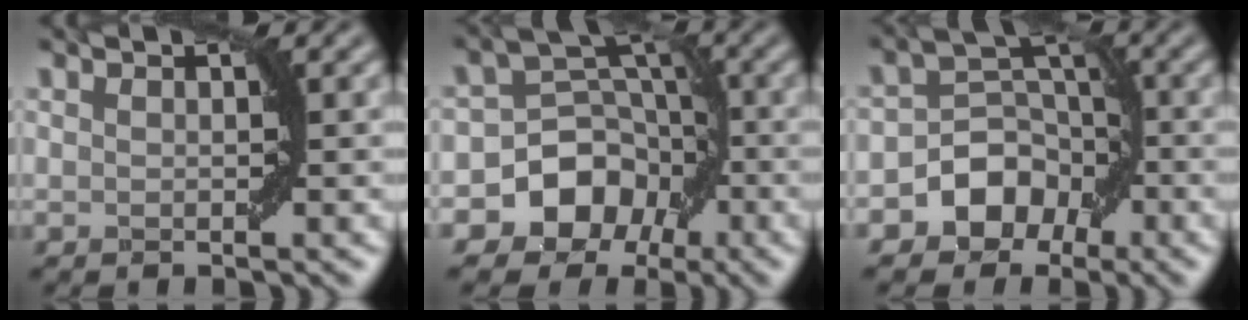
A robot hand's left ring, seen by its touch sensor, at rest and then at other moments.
{"total": 7.3, "force": [-3.4, 6.0, 2.4], "torque": [-0.009, 0.015, -0.083]}
{"total": 5.0, "force": [-2.4, 3.8, 2.2], "torque": [-0.007, 0.013, -0.050]}